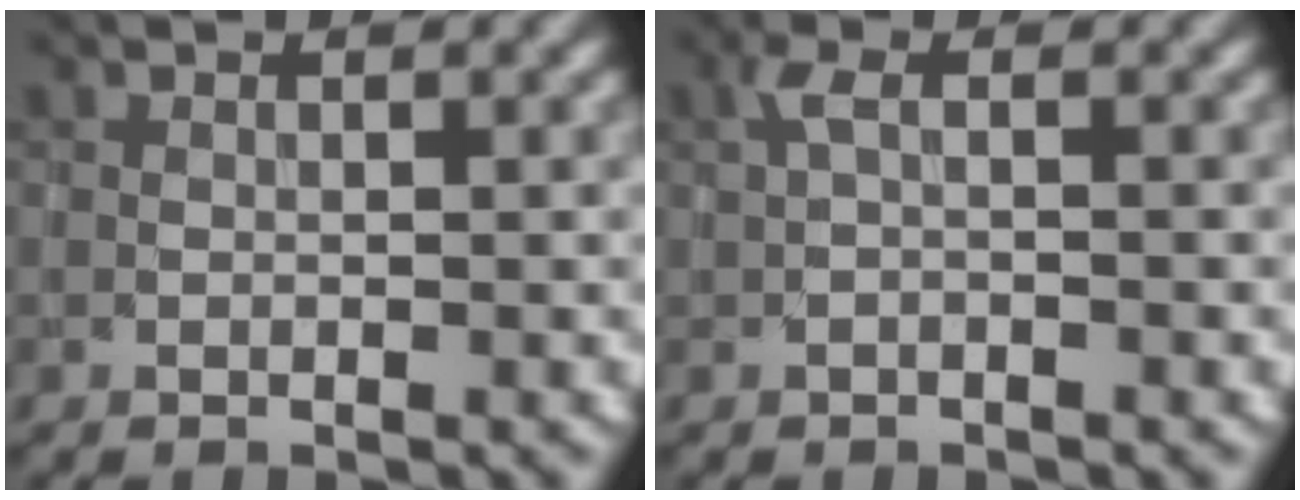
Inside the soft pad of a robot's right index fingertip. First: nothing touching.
{"total": 1.3, "force": [0.1, 0.4, 1.3], "torque": [-0.030, 0.002, -0.001]}